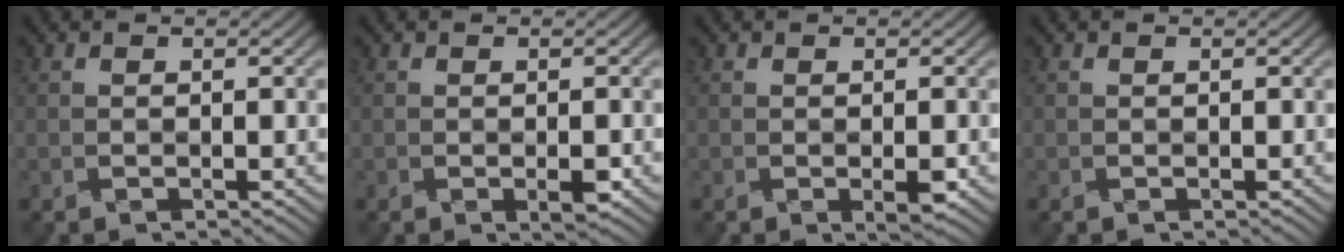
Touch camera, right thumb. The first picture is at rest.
{"total": 1.4, "force": [-0.5, 0.5, 1.2], "torque": [-0.021, -0.002, -0.007]}
{"total": 1.4, "force": [-0.5, 0.4, 1.3], "torque": [-0.023, -0.002, -0.007]}
{"total": 0.0}